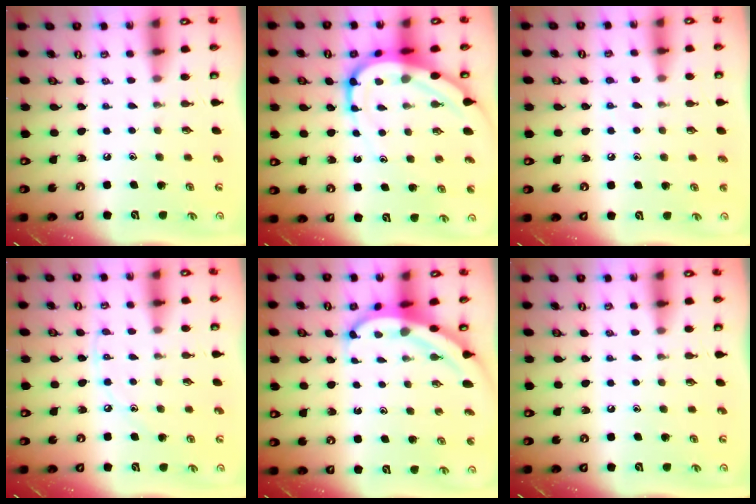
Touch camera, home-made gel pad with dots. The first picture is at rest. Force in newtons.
{"total": 12.4, "press": 12.3, "slide": 1.2}
{"total": 5.5, "press": 5.3, "slide": 1.3}
{"total": 4.6, "press": 4.6, "slide": 0.5}
{"total": 5.7, "press": 5.7, "slide": 0.6}
{"total": 0.0}